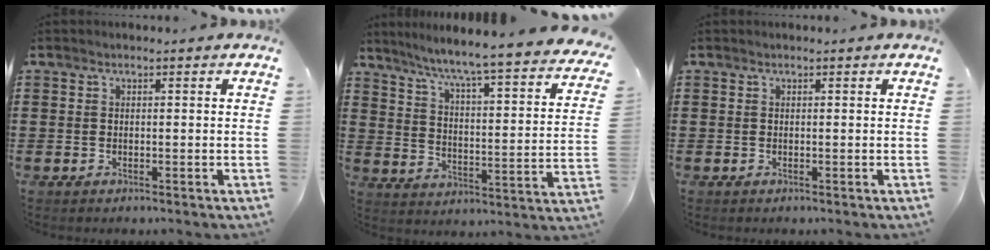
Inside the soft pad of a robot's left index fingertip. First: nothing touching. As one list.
[{"total": 5.4, "force": [4.4, -1.1, 2.9], "torque": [-0.076, -0.050, 0.062]}, {"total": 0.0}]